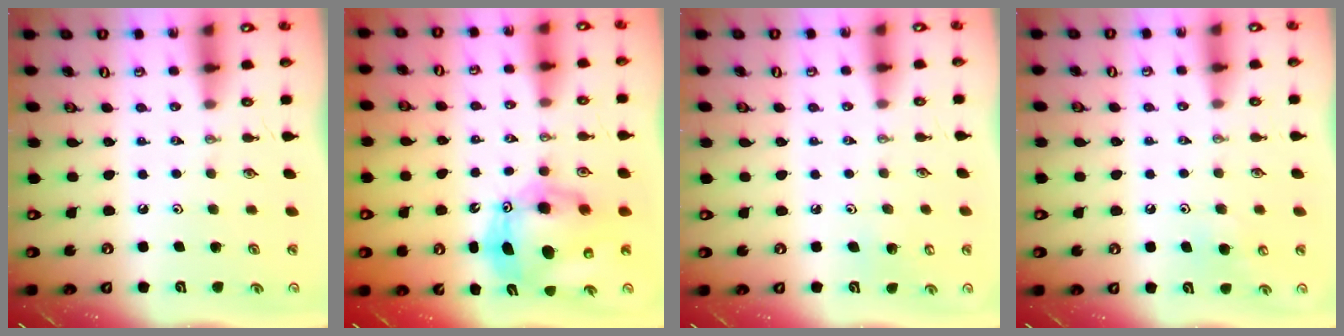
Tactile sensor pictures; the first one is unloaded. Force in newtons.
{"total": 14.5, "press": 14.3, "slide": 2.4}
{"total": 5.2, "press": 5.1, "slide": 0.5}
{"total": 5.7, "press": 5.7, "slide": 0.9}